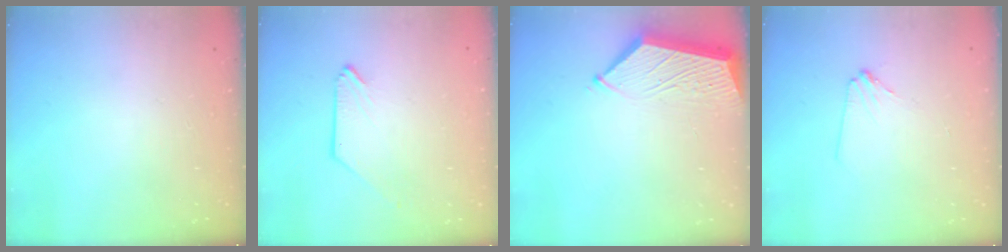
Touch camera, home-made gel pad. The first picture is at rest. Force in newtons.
{"total": 0.0}
{"total": 5.2, "press": 5.2, "slide": 0.7}
{"total": 2.3, "press": 2.3, "slide": 0.2}